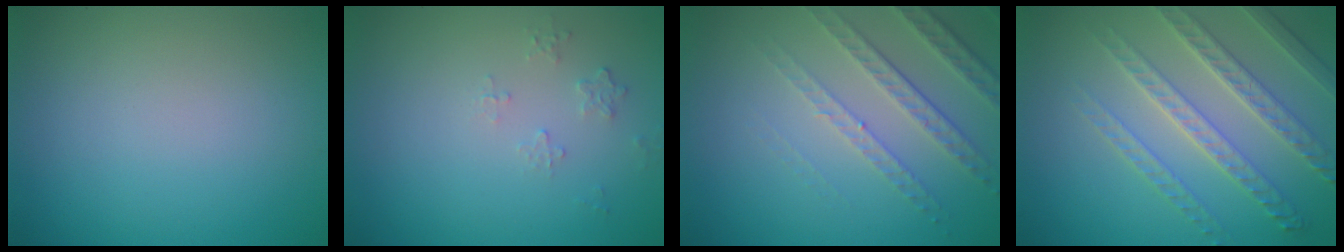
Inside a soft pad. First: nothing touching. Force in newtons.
{"total": 0.7, "press": 0.5, "slide": 0.5}
{"total": 4.7, "press": 3.2, "slide": 3.4}
{"total": 4.1, "press": 4.1, "slide": 0.2}